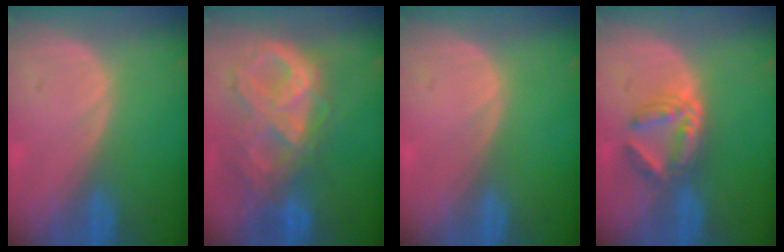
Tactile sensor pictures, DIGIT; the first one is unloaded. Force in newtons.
{"total": 10.6, "press": 8.9, "slide": 5.7}
{"total": 0.0}
{"total": 6.0, "press": 5.3, "slide": 2.8}